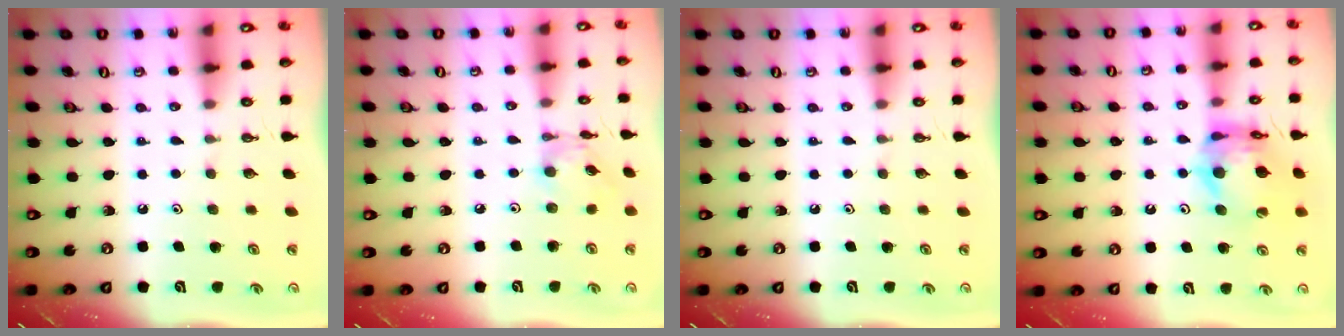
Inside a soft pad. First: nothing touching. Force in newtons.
{"total": 4.4, "press": 4.4, "slide": 0.3}
{"total": 0.0}
{"total": 13.1, "press": 13.0, "slide": 1.3}